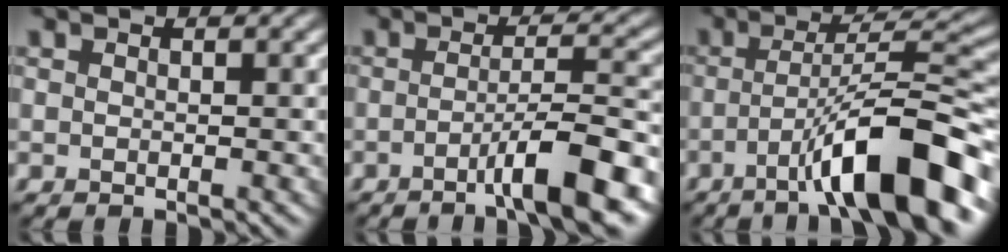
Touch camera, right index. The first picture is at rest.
{"total": 7.4, "force": [-3.6, 1.3, 6.3], "torque": [-0.087, 0.014, -0.061]}
{"total": 10.6, "force": [-5.1, 1.8, 9.1], "torque": [-0.127, 0.022, -0.082]}